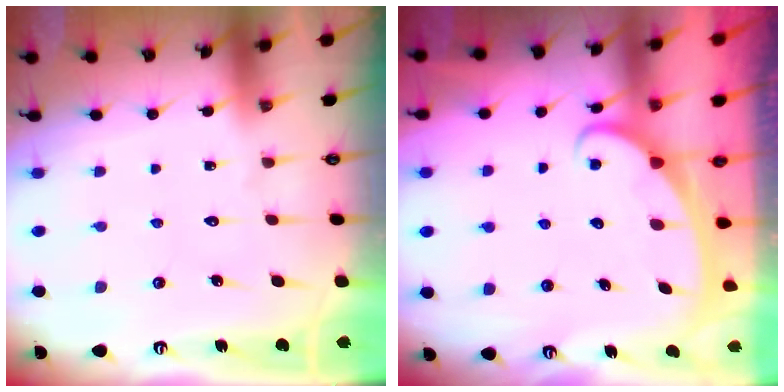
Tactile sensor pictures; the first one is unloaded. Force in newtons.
{"total": 2.4, "press": 2.4, "slide": 0.3}